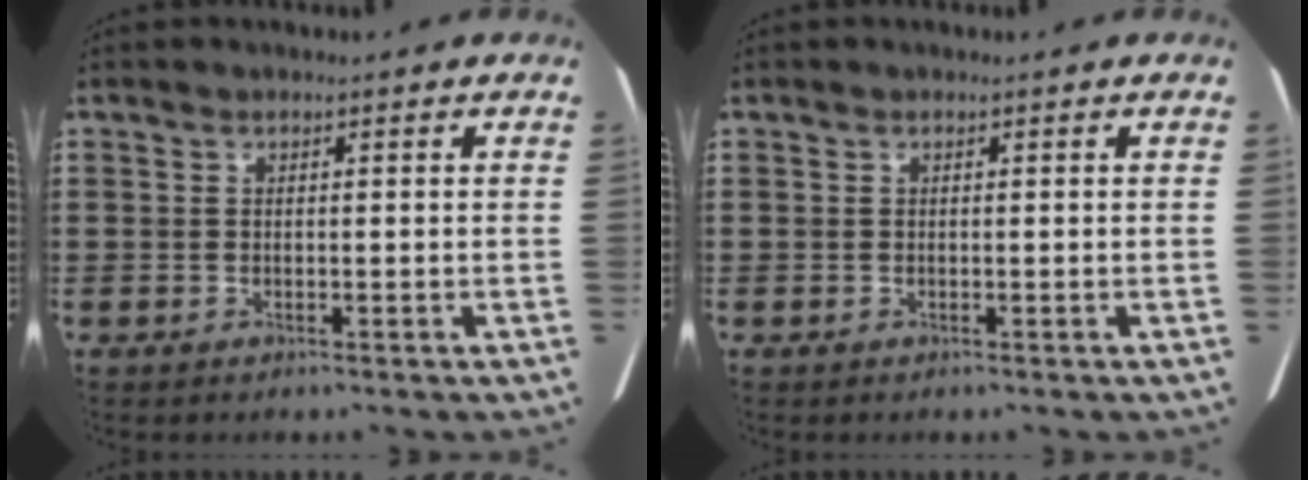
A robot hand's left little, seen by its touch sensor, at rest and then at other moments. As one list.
[{"total": 0.0}]